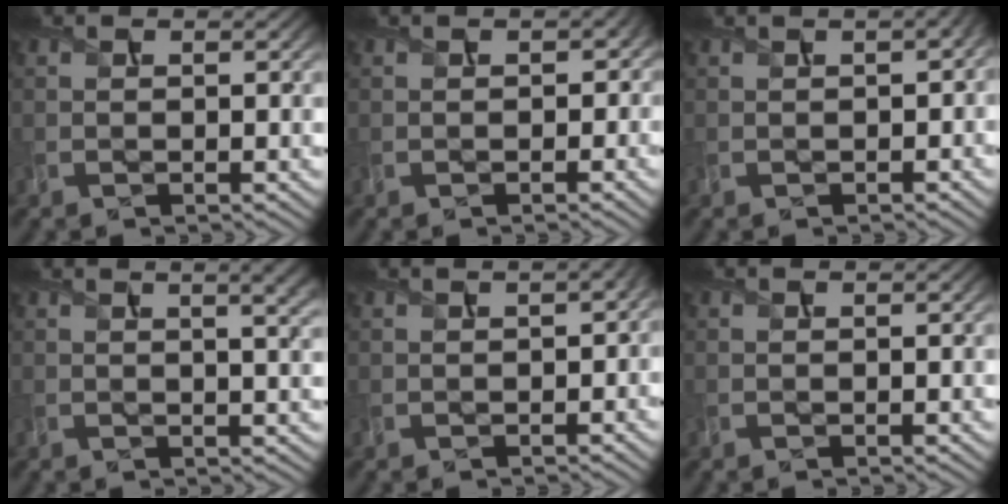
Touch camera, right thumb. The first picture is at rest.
{"total": 1.6, "force": [-0.3, 1.4, 0.8], "torque": [-0.011, -0.007, -0.001]}
{"total": 2.8, "force": [0.4, 1.1, 2.5], "torque": [-0.038, 0.004, 0.006]}
{"total": 6.1, "force": [2.5, 2.0, 5.2], "torque": [-0.054, 0.020, 0.023]}
{"total": 2.6, "force": [0.3, 1.1, 2.4], "torque": [-0.038, 0.002, 0.004]}
{"total": 0.0}